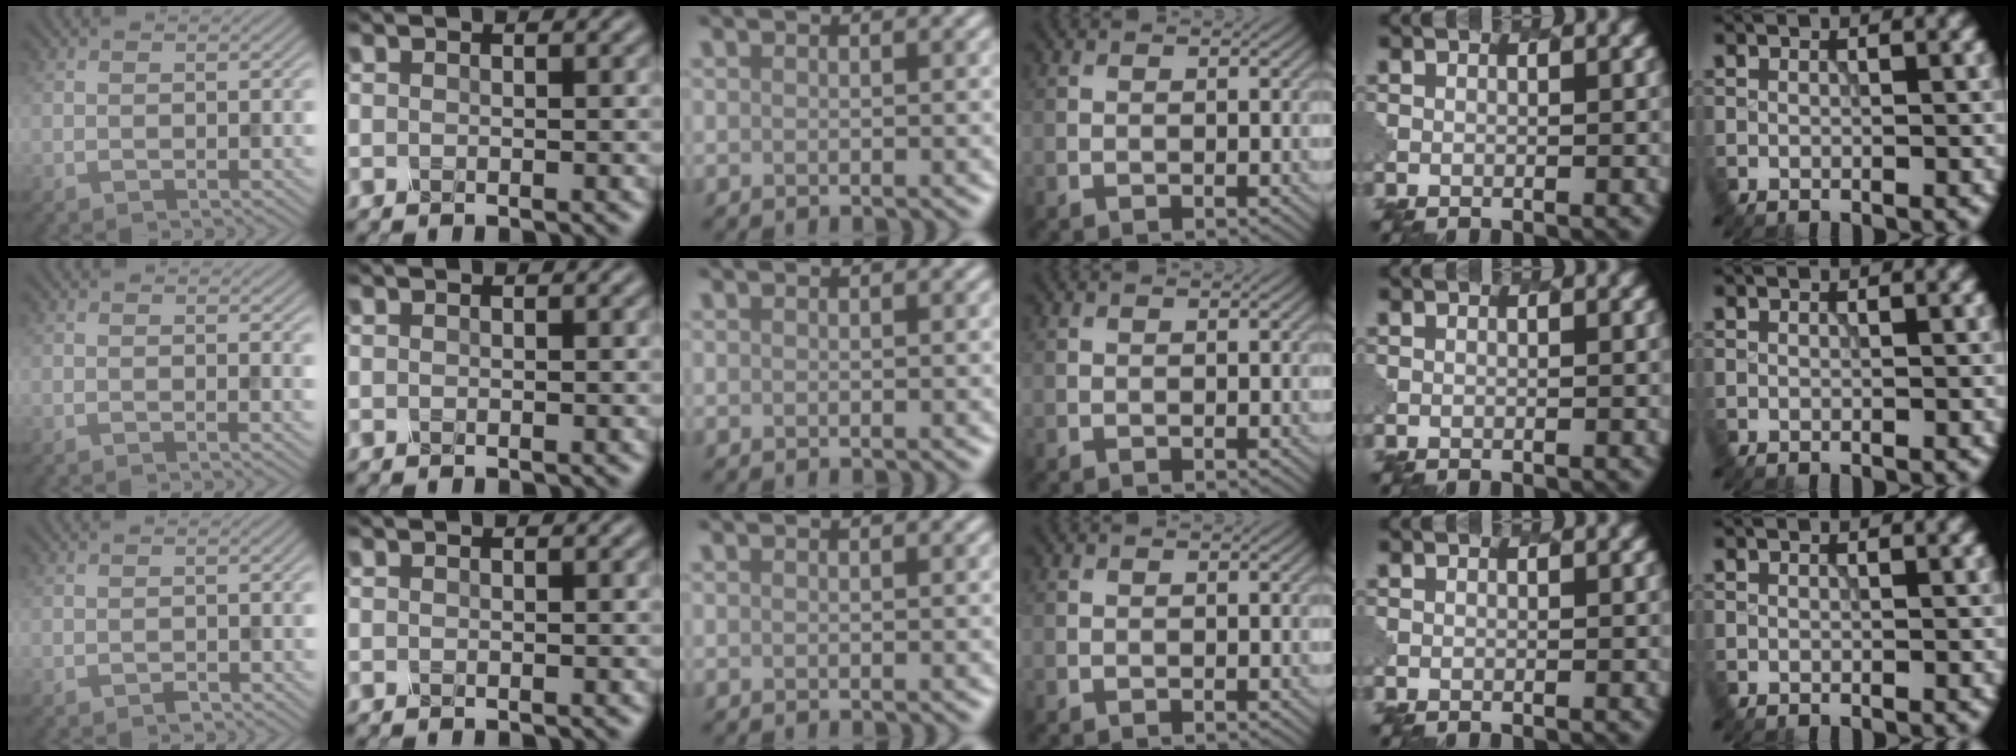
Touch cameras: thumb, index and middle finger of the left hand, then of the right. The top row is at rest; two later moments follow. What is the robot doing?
{"motion": "dispense", "object": "spray bottle"}